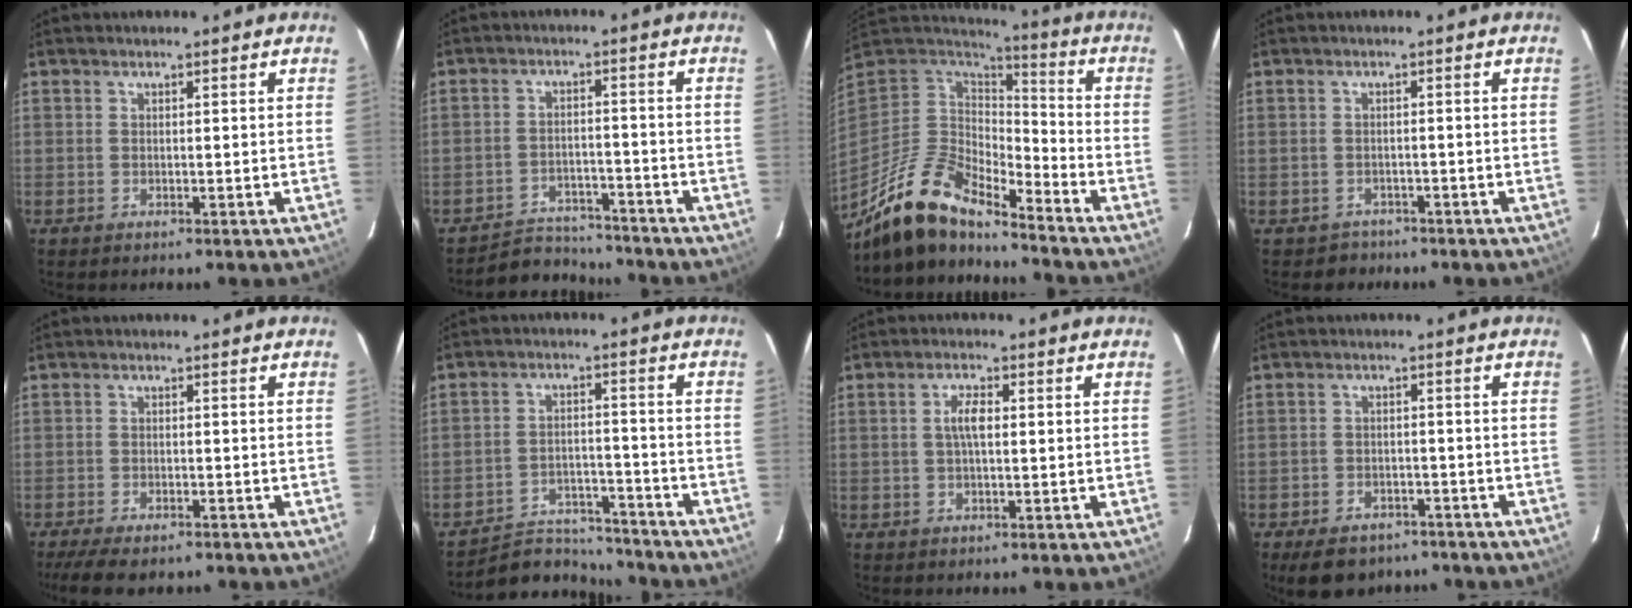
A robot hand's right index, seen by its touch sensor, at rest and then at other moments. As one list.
[{"total": 8.5, "force": [-8.1, 2.7, 0.6], "torque": [-0.034, 0.015, -0.120]}, {"total": 15.9, "force": [-13.3, 4.1, 7.7], "torque": [-0.156, -0.015, -0.257]}, {"total": 3.0, "force": [-2.1, 2.1, -0.3], "torque": [0.002, 0.011, -0.028]}, {"total": 8.4, "force": [-6.8, 2.4, 4.3], "torque": [-0.106, -0.029, -0.113]}, {"total": 11.8, "force": [-11.0, 3.7, 1.6], "torque": [-0.048, 0.020, -0.161]}, {"total": 3.2, "force": [0.3, 1.1, 3.0], "torque": [-0.060, 0.006, 0.005]}, {"total": 10.3, "force": [-7.8, 5.7, 3.7], "torque": [-0.092, 0.007, -0.102]}]